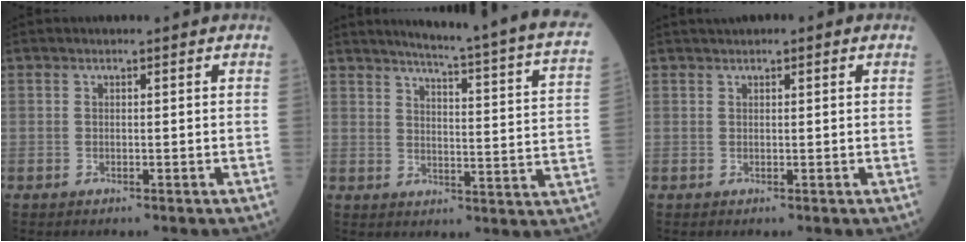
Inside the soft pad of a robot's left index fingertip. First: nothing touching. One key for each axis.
{"total": 21.9, "fx": 18.9, "fy": -1.1, "fz": 11.2, "tx": -0.156, "ty": -0.072, "tz": 0.217}
{"total": 1.9, "fx": 1.2, "fy": 0.5, "fz": 1.4, "tx": -0.029, "ty": 0.020, "tz": 0.019}